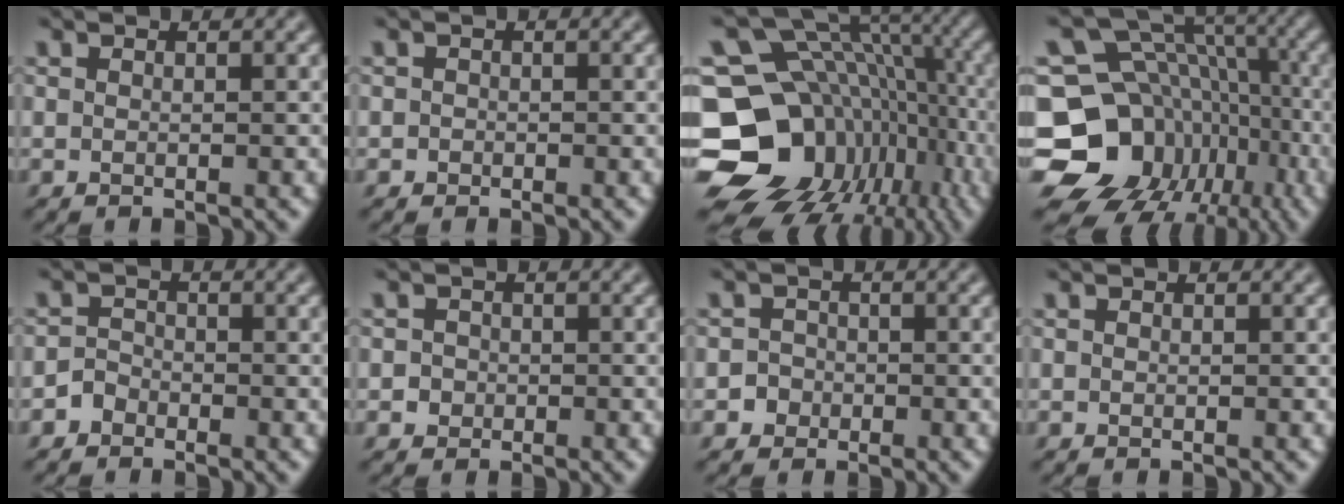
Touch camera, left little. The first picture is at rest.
{"total": 0.5, "force": [-0.2, 0.5, 0.0], "torque": [0.005, -0.004, -0.005]}
{"total": 17.7, "force": [-5.6, 13.8, 9.6], "torque": [-0.175, 0.002, -0.072]}
{"total": 17.2, "force": [-6.6, 14.6, 6.5], "torque": [-0.134, -0.004, -0.106]}
{"total": 1.3, "force": [-1.0, 0.9, 0.1], "torque": [0.002, 0.007, -0.020]}
{"total": 1.1, "force": [-0.1, 1.1, 0.2], "torque": [0.008, -0.002, 0.001]}
{"total": 1.6, "force": [-0.6, 1.5, 0.0], "torque": [0.021, 0.002, -0.016]}
{"total": 0.0}